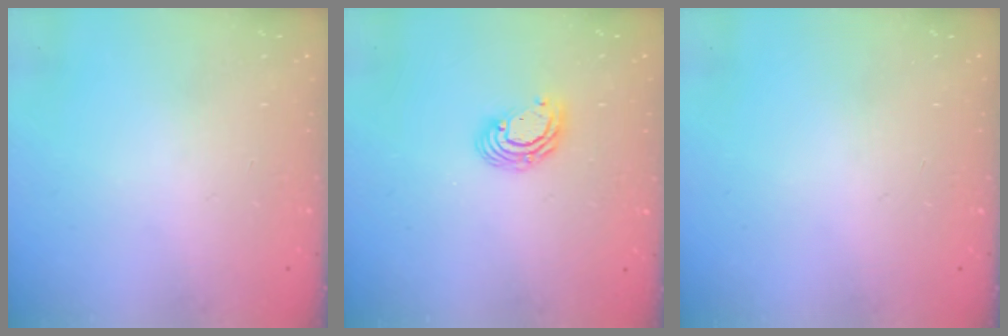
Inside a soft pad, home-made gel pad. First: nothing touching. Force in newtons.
{"total": 6.1, "press": 6.1, "slide": 0.3}
{"total": 0.0}